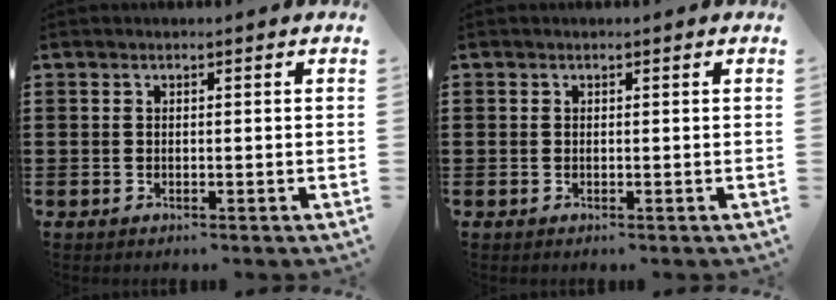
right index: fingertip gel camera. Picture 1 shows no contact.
{"total": 0.0}